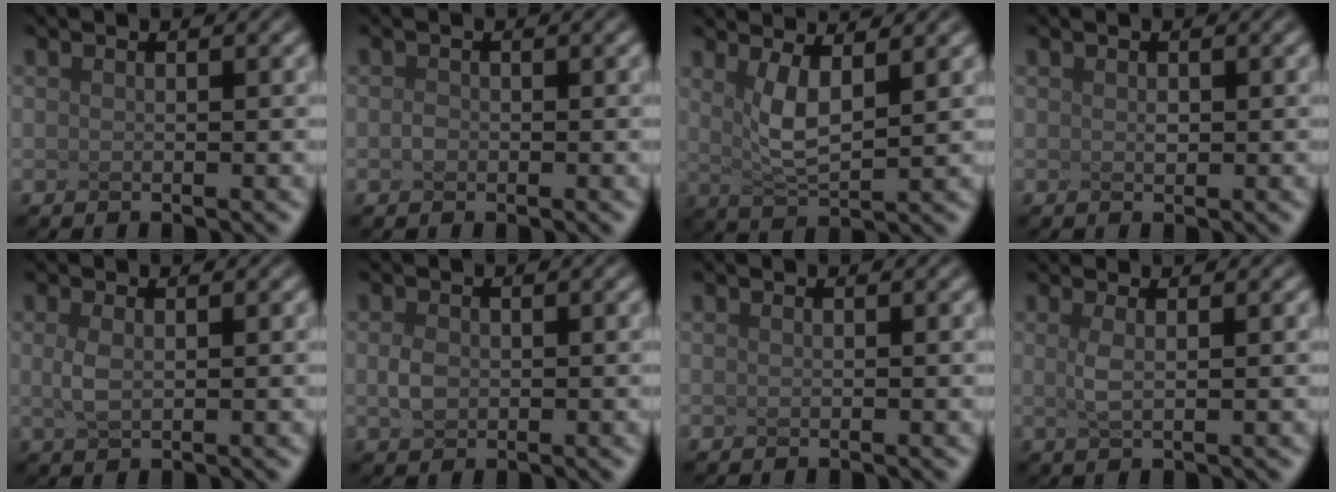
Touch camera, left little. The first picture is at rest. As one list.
[{"total": 1.9, "force": [-1.3, -1.0, -1.0], "torque": [-0.019, -0.003, 0.019]}, {"total": 2.1, "force": [0.2, -0.3, 2.1], "torque": [-0.074, -0.012, 0.048]}, {"total": 1.4, "force": [-0.8, -0.9, -0.7], "torque": [-0.016, -0.010, 0.025]}, {"total": 1.0, "force": [-0.8, -0.6, 0.1], "torque": [-0.032, -0.006, 0.026]}, {"total": 1.3, "force": [-1.2, -0.3, -0.4], "torque": [-0.034, -0.007, 0.024]}, {"total": 0.0}, {"total": 0.8, "force": [-0.4, -0.6, 0.4], "torque": [-0.039, -0.006, 0.021]}]